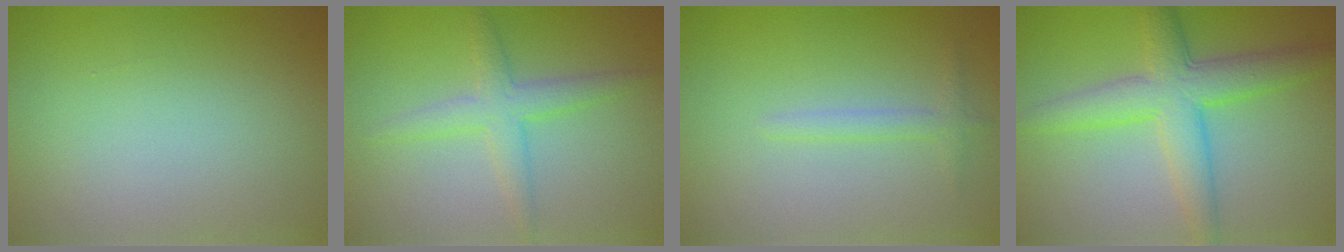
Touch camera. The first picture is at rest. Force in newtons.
{"total": 3.2, "press": 3.2, "slide": 0.1}
{"total": 1.4, "press": 1.4, "slide": 0.0}
{"total": 6.0, "press": 6.0, "slide": 0.2}